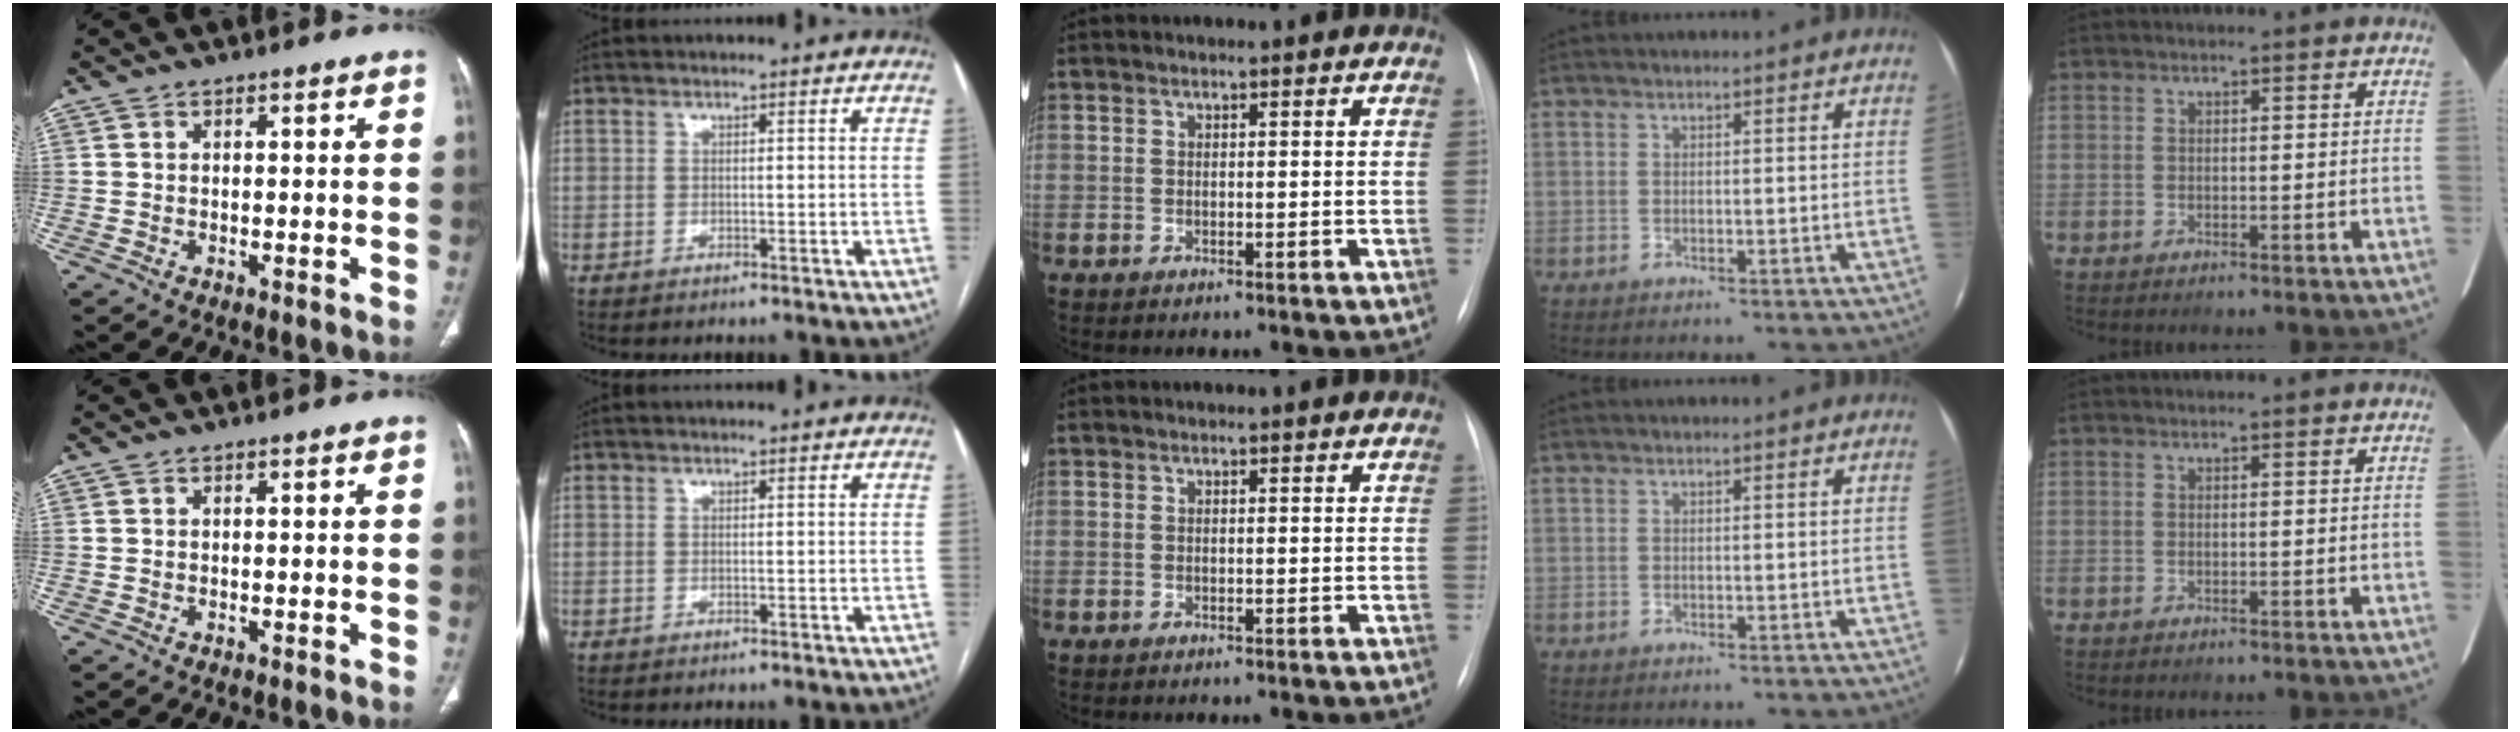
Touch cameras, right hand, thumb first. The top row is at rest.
{}